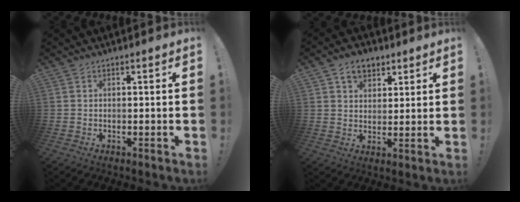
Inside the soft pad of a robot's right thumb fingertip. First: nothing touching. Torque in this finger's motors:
{"motor_torque": [0.32, -0.16, 0.12, 0.04, 0.16]}